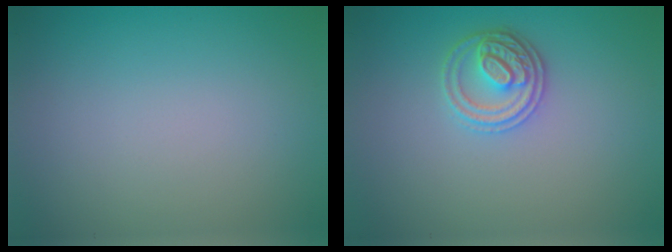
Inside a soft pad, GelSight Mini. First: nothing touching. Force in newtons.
{"total": 2.9, "press": 2.8, "slide": 0.7}